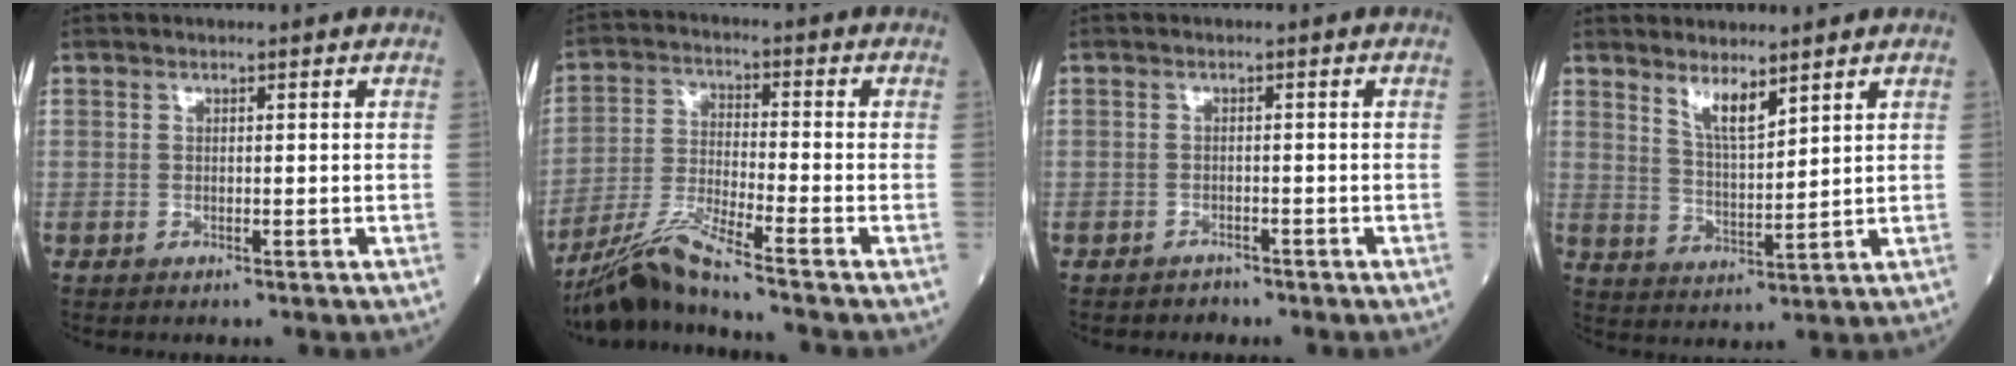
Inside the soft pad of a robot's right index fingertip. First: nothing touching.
{"total": 8.2, "force": [-7.1, -1.7, 3.8], "torque": [-0.083, -0.026, -0.137]}
{"total": 1.3, "force": [-1.1, 0.7, -0.2], "torque": [-0.002, 0.002, -0.021]}
{"total": 4.8, "force": [3.7, 0.8, 3.0], "torque": [-0.061, -0.014, 0.073]}